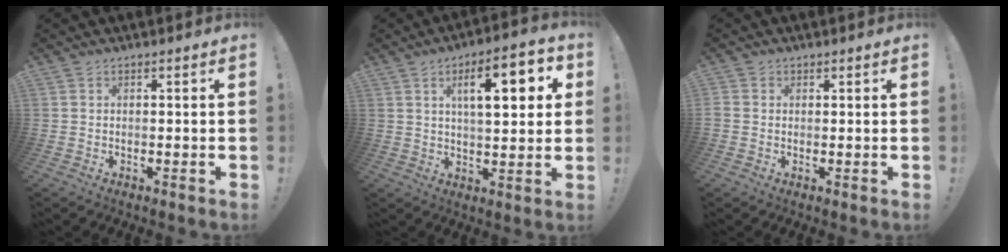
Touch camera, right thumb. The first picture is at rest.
{"total": 13.5, "force": [4.4, 4.6, 11.9], "torque": [-0.172, -0.002, 0.062]}
{"total": 1.7, "force": [0.2, 1.6, 0.5], "torque": [-0.017, 0.005, 0.007]}